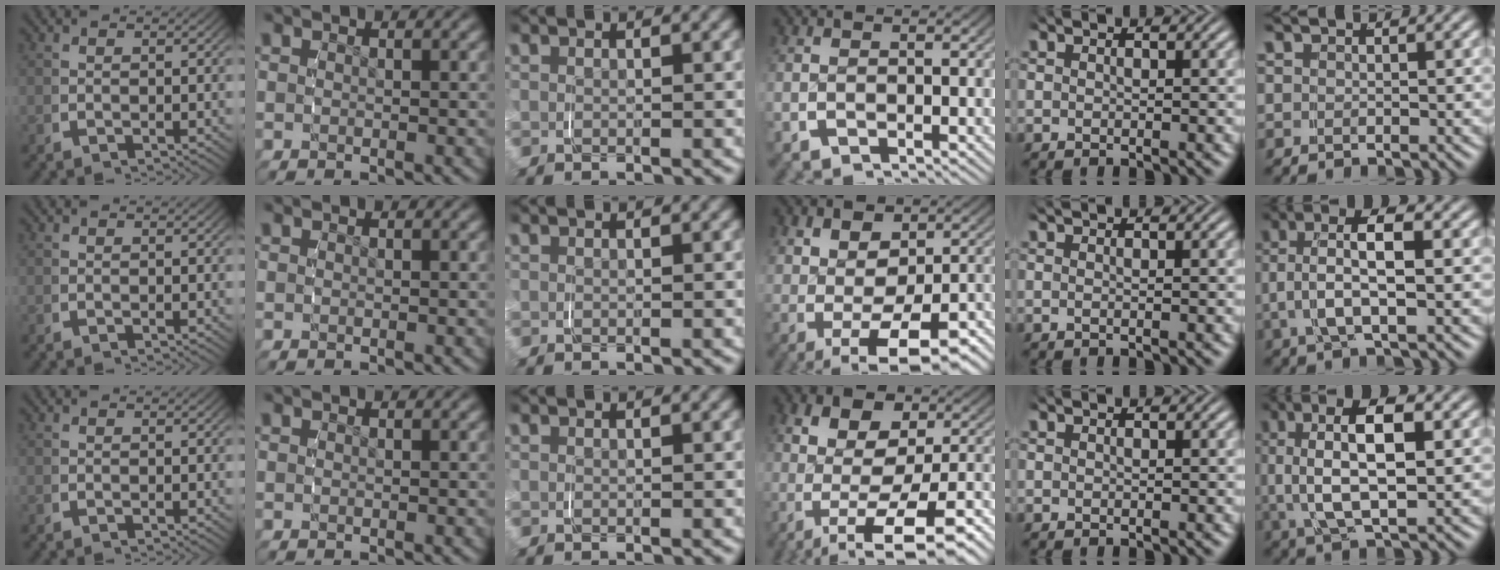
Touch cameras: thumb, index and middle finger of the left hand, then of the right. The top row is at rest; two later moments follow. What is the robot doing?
{"motion": "grasp_and_lifting", "object": "shirt"}